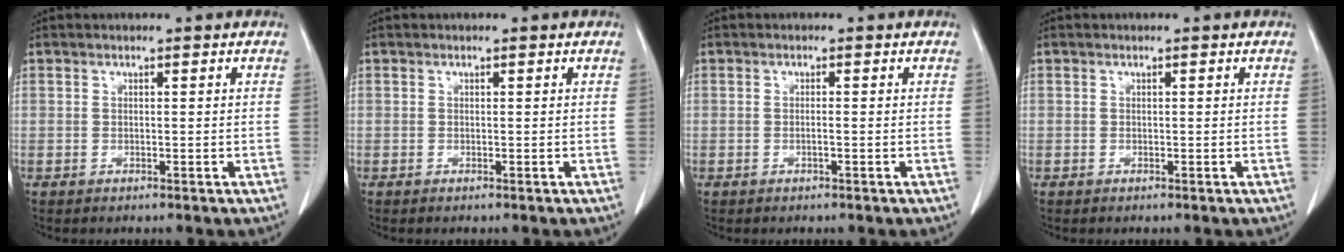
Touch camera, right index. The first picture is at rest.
{"total": 0.0}
{"total": 0.7, "force": [-0.2, 0.0, 0.6], "torque": [-0.011, 0.001, -0.003]}
{"total": 0.0}